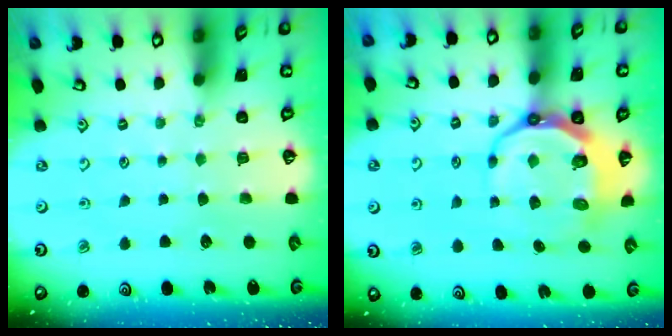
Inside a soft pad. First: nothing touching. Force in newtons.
{"total": 10.8, "press": 10.0, "slide": 4.1}